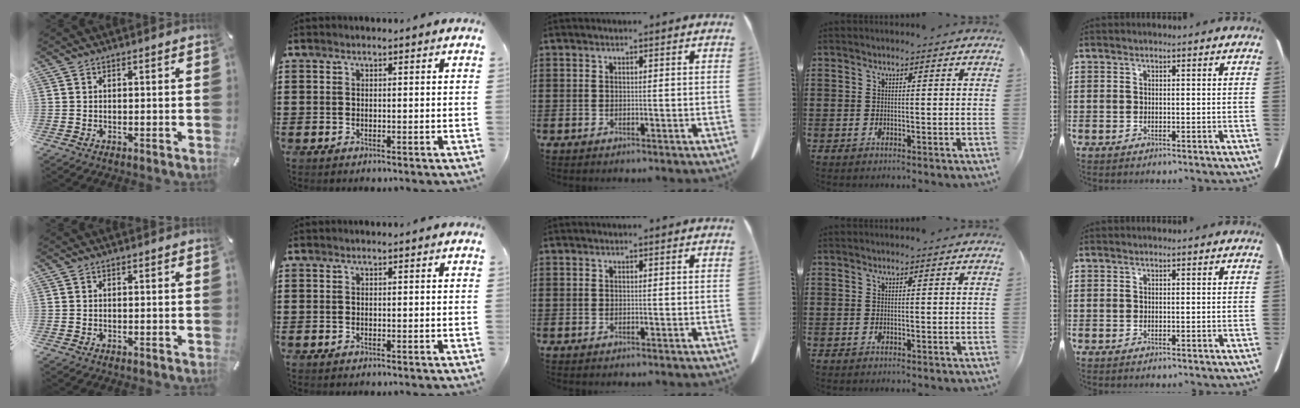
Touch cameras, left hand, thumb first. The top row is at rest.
{}